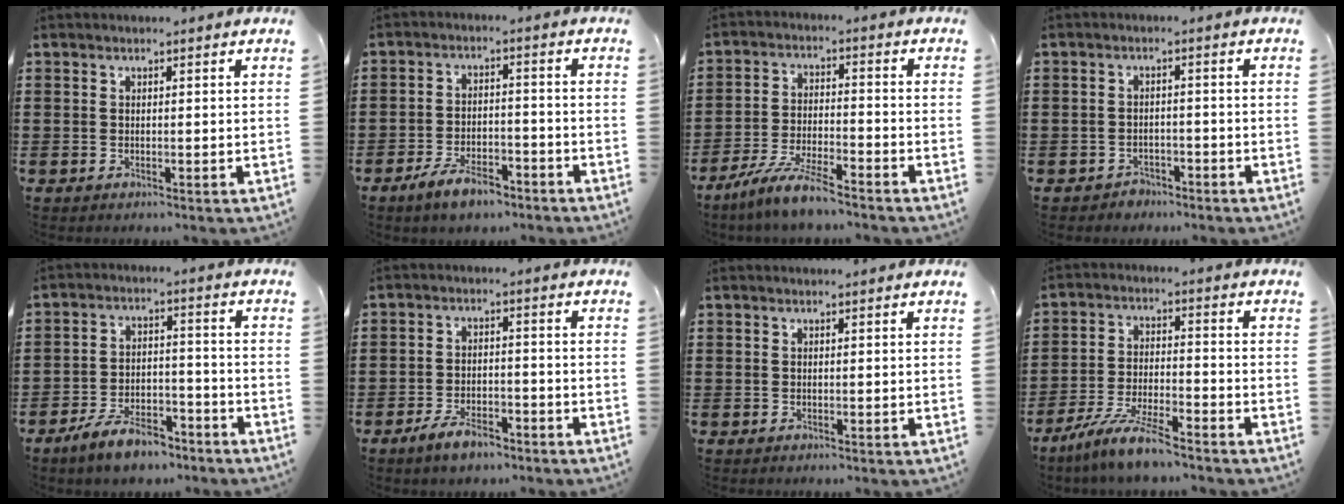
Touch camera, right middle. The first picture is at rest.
{"total": 5.7, "force": [-4.6, 1.8, 2.8], "torque": [-0.057, 0.007, -0.088]}
{"total": 7.3, "force": [-6.3, 0.4, 3.6], "torque": [-0.081, -0.008, -0.121]}
{"total": 2.0, "force": [-1.8, 0.7, -0.2], "torque": [-0.006, 0.002, -0.041]}
{"total": 7.2, "force": [-6.0, 2.1, 3.2], "torque": [-0.067, 0.010, -0.115]}
{"total": 4.5, "force": [-3.6, 1.5, 2.2], "torque": [-0.049, 0.004, -0.071]}
{"total": 0.0}
{"total": 7.7, "force": [-6.6, 0.4, 3.8], "torque": [-0.091, -0.009, -0.130]}